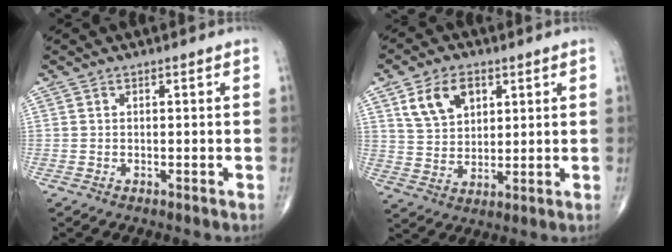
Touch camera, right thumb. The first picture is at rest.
{"total": 9.4, "force": [4.2, 6.2, 5.6], "torque": [-0.081, -0.014, 0.083]}